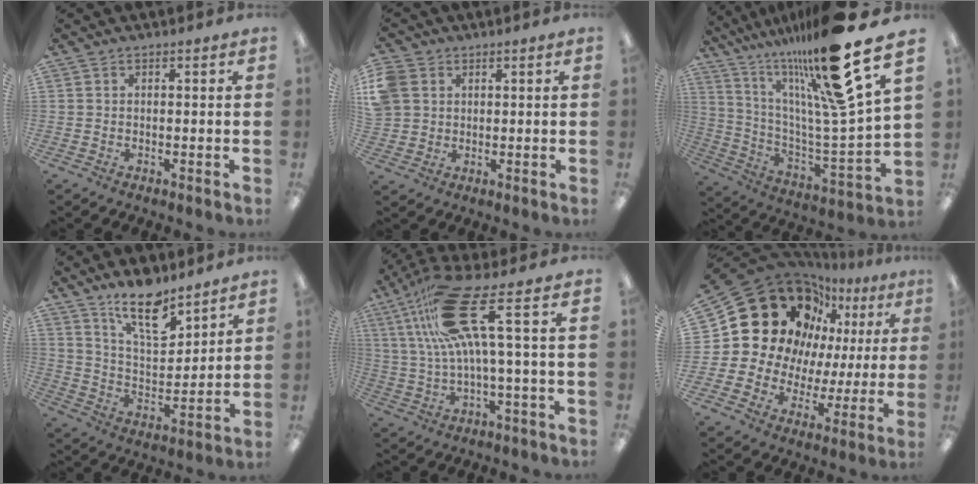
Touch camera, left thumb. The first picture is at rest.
{"total": 5.8, "force": [1.8, 5.1, 2.0], "torque": [-0.058, 0.012, 0.039]}
{"total": 24.6, "force": [17.7, 3.1, 16.8], "torque": [-0.271, -0.106, 0.276]}
{"total": 14.3, "force": [10.7, 5.1, 8.0], "torque": [-0.126, -0.063, 0.184]}
{"total": 19.4, "force": [7.2, 4.1, 17.5], "torque": [-0.350, -0.018, 0.112]}
{"total": 24.0, "force": [10.7, 18.0, 11.8], "torque": [-0.207, -0.066, 0.228]}